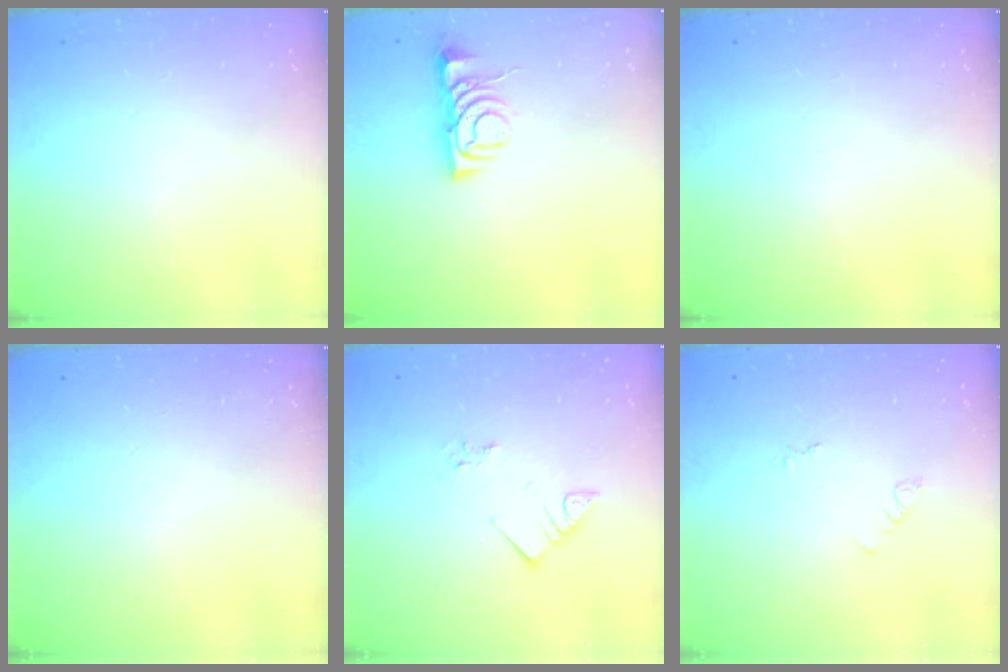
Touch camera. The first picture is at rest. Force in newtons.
{"total": 5.5, "press": 5.4, "slide": 0.7}
{"total": 0.0}
{"total": 0.0}
{"total": 3.0, "press": 3.0, "slide": 0.0}
{"total": 2.9, "press": 2.9, "slide": 0.4}